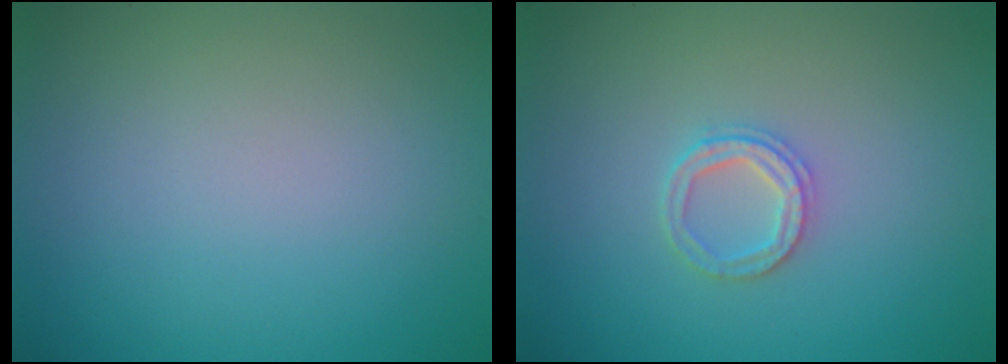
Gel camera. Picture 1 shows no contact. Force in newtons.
{"total": 2.1, "press": 2.0, "slide": 0.4}